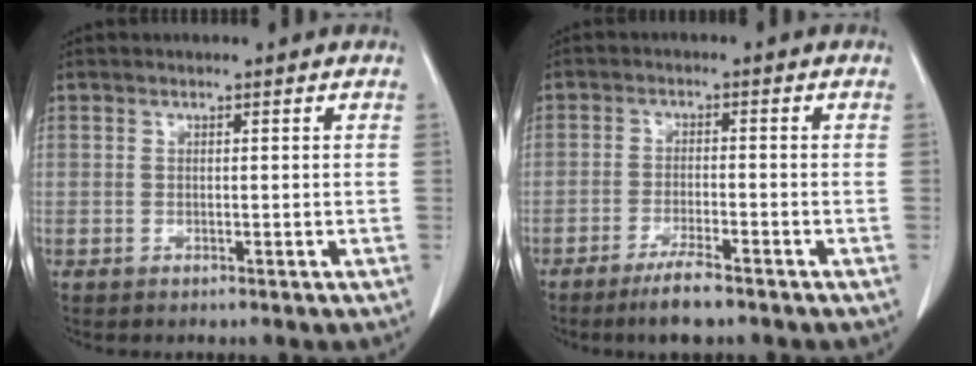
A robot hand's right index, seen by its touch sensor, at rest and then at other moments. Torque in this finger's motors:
{"motor_torque": [0.63, -0.59, 0.10, 0.06]}